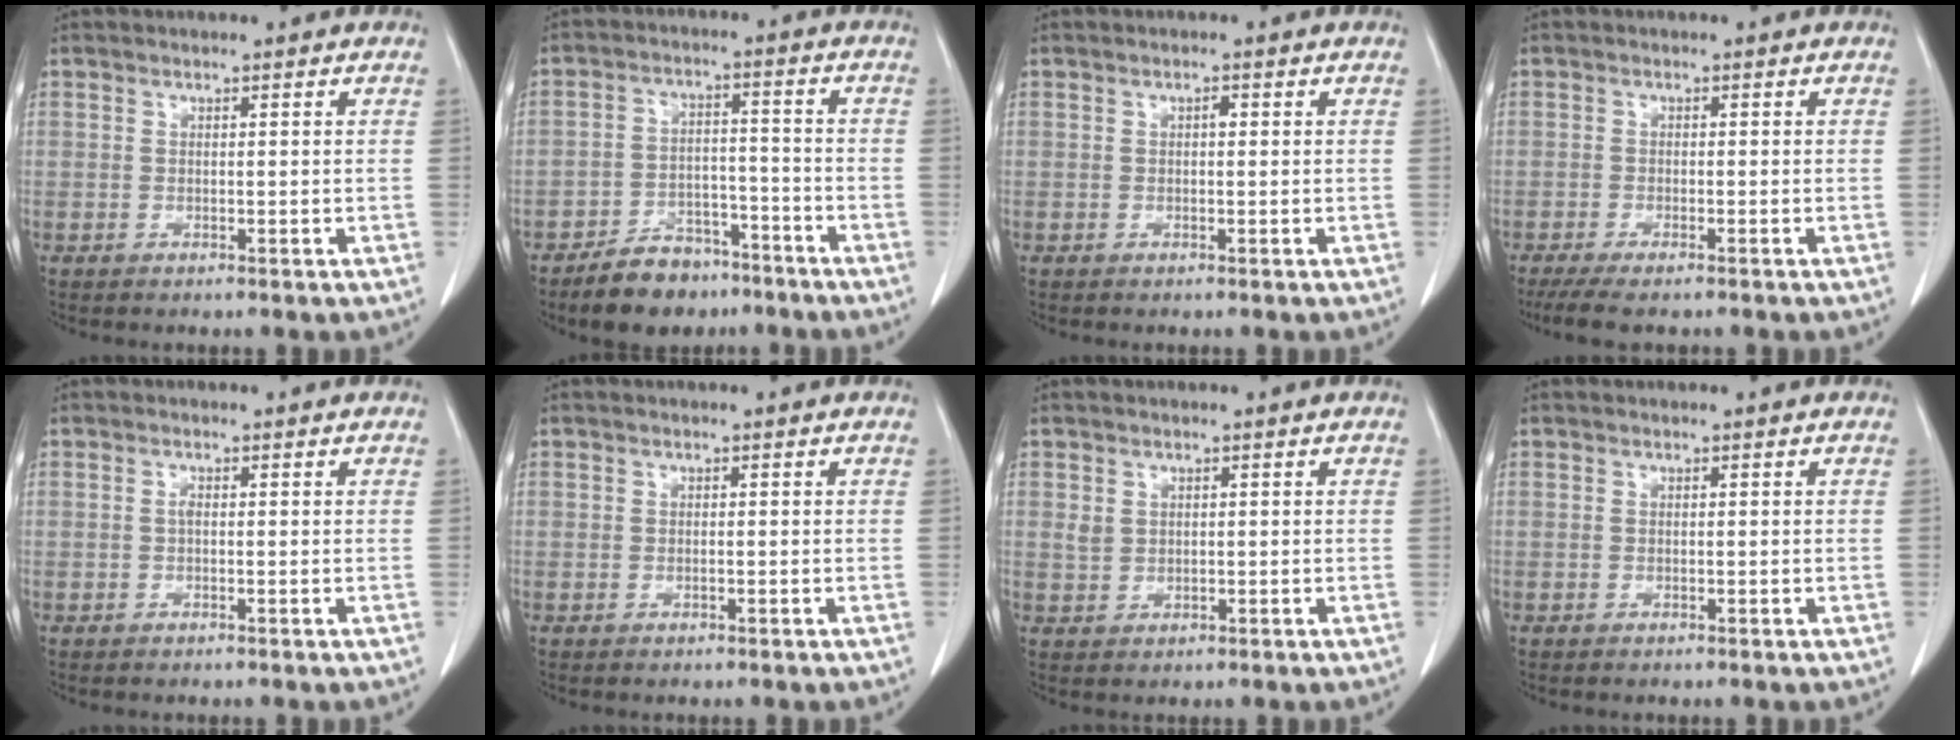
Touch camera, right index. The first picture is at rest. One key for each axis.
{"total": 8.3, "fx": -6.4, "fy": 4.4, "fz": 3.0, "tx": -0.051, "ty": 0.008, "tz": -0.103}
{"total": 0.7, "fx": 0.1, "fy": 0.3, "fz": 0.7, "tx": -0.011, "ty": 0.002, "tz": 0.001}
{"total": 5.8, "fx": -4.6, "fy": 0.8, "fz": 3.4, "tx": -0.052, "ty": -0.013, "tz": -0.072}
{"total": 0.6, "fx": 0.0, "fy": 0.2, "fz": 0.5, "tx": -0.010, "ty": 0.002, "tz": 0.000}
{"total": 0.0}
{"total": 1.9, "fx": 0.7, "fy": 1.6, "fz": 0.7, "tx": -0.014, "ty": 0.002, "tz": 0.018}
{"total": 0.0}